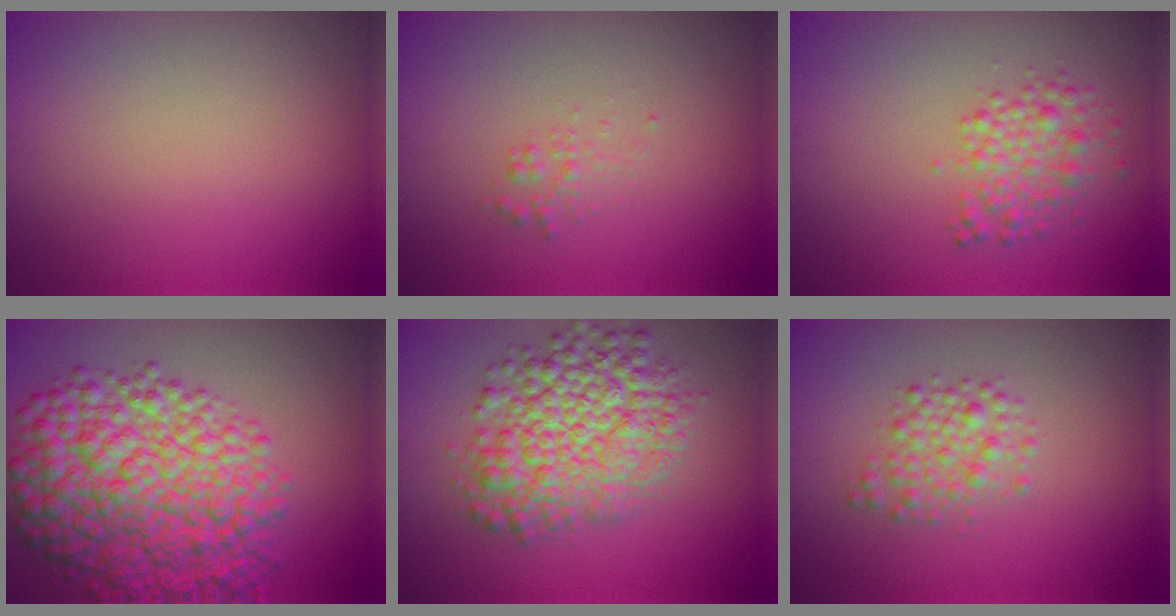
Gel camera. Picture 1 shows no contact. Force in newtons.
{"total": 1.0, "press": 1.0, "slide": 0.0}
{"total": 2.9, "press": 2.9, "slide": 0.0}
{"total": 11.5, "press": 11.4, "slide": 0.2}
{"total": 8.0, "press": 8.0, "slide": 0.2}
{"total": 2.6, "press": 2.6, "slide": 0.0}